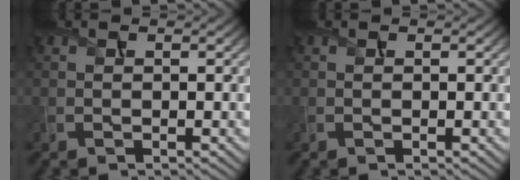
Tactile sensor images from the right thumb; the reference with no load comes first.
{"total": 0.0}